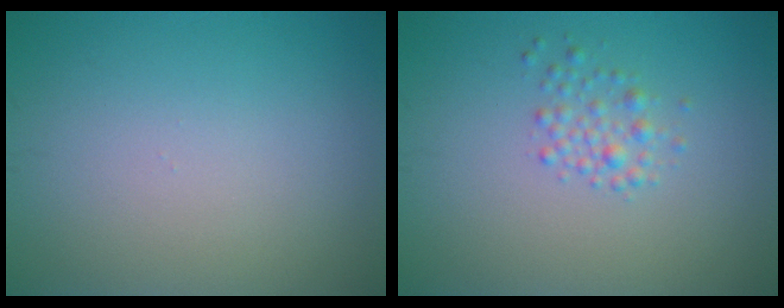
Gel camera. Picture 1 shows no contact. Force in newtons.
{"total": 1.7, "press": 1.7, "slide": 0.1}